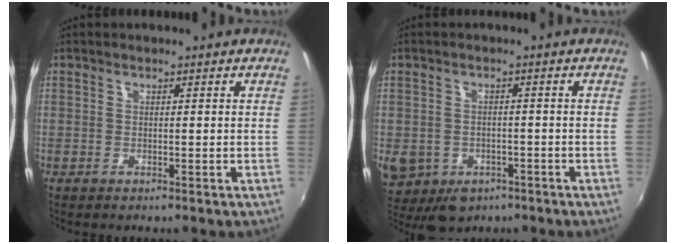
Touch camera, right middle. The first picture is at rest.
{"total": 10.2, "force": [-4.1, 8.1, 4.7], "torque": [-0.122, -0.027, -0.053]}